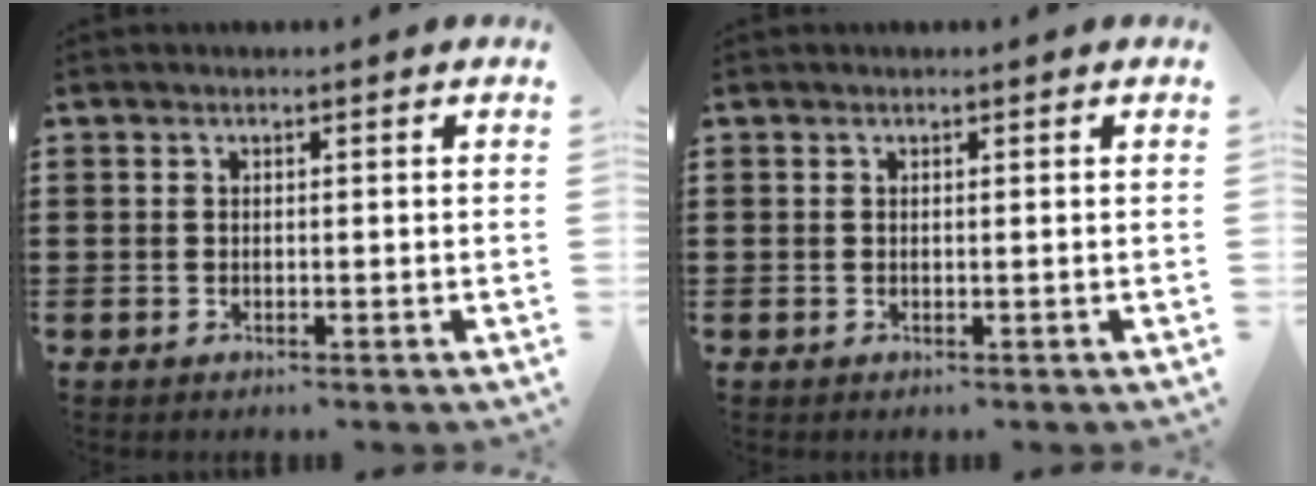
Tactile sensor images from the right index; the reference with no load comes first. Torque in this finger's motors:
{"motor_torque": [0.07, 0.06, 0.00, 0.00]}